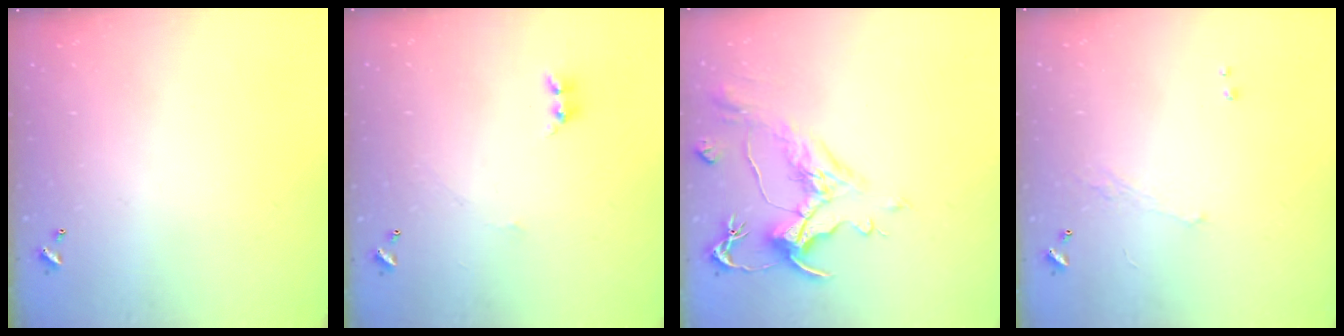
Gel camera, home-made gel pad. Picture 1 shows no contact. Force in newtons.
{"total": 0.9, "press": 0.8, "slide": 0.4}
{"total": 1.6, "press": 0.7, "slide": 1.4}
{"total": 0.7, "press": 0.0, "slide": 0.7}